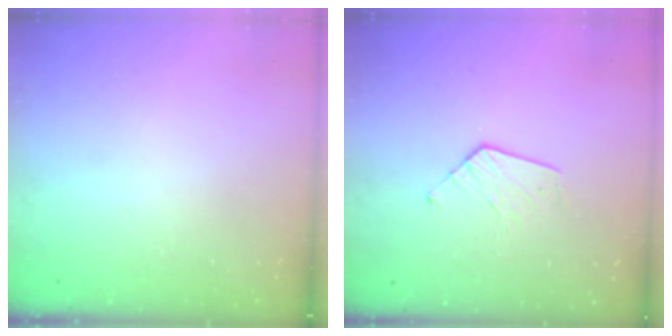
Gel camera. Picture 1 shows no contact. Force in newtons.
{"total": 7.1, "press": 7.1, "slide": 0.5}